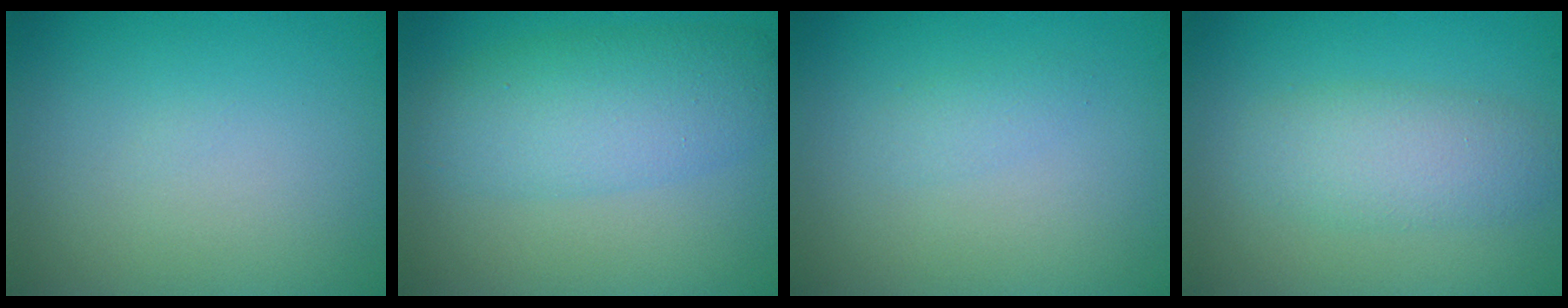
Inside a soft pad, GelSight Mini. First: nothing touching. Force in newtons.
{"total": 5.2, "press": 5.2, "slide": 0.2}
{"total": 1.0, "press": 1.0, "slide": 0.0}
{"total": 3.5, "press": 3.5, "slide": 0.2}